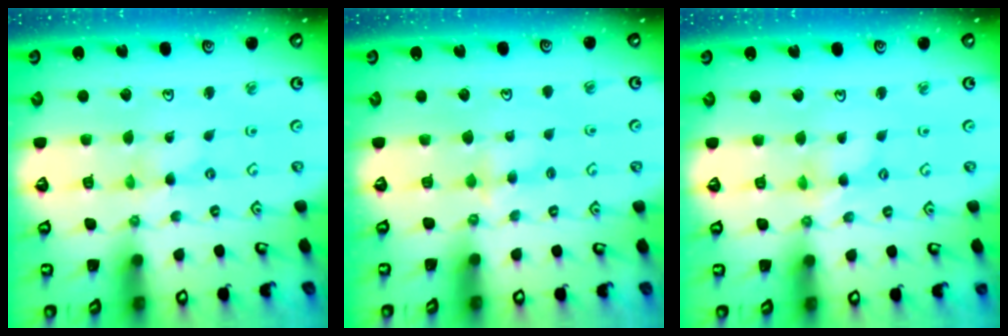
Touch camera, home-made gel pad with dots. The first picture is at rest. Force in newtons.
{"total": 2.9, "press": 2.9, "slide": 0.5}
{"total": 3.0, "press": 3.0, "slide": 0.4}